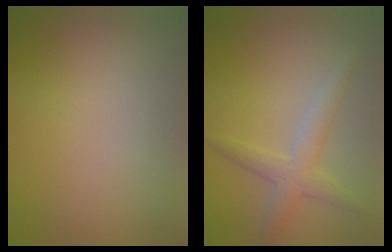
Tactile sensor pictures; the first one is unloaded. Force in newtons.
{"total": 2.7, "press": 2.7, "slide": 0.1}